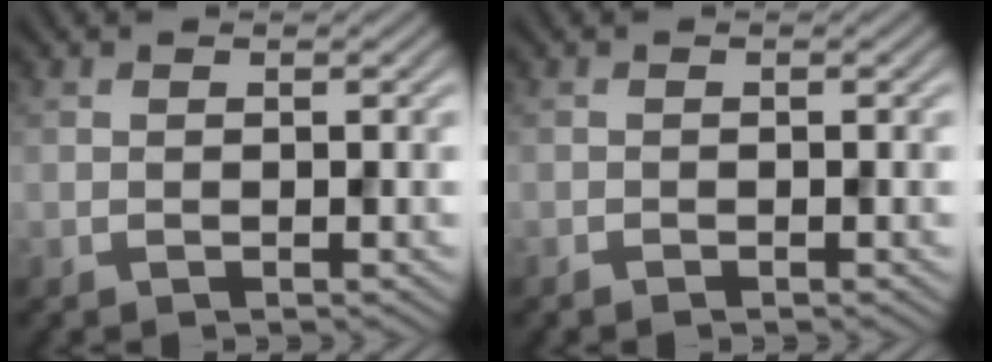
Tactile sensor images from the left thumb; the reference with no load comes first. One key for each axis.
{"total": 0.8, "fx": -0.8, "fy": 0.0, "fz": 0.3, "tx": -0.006, "ty": -0.002, "tz": -0.013}